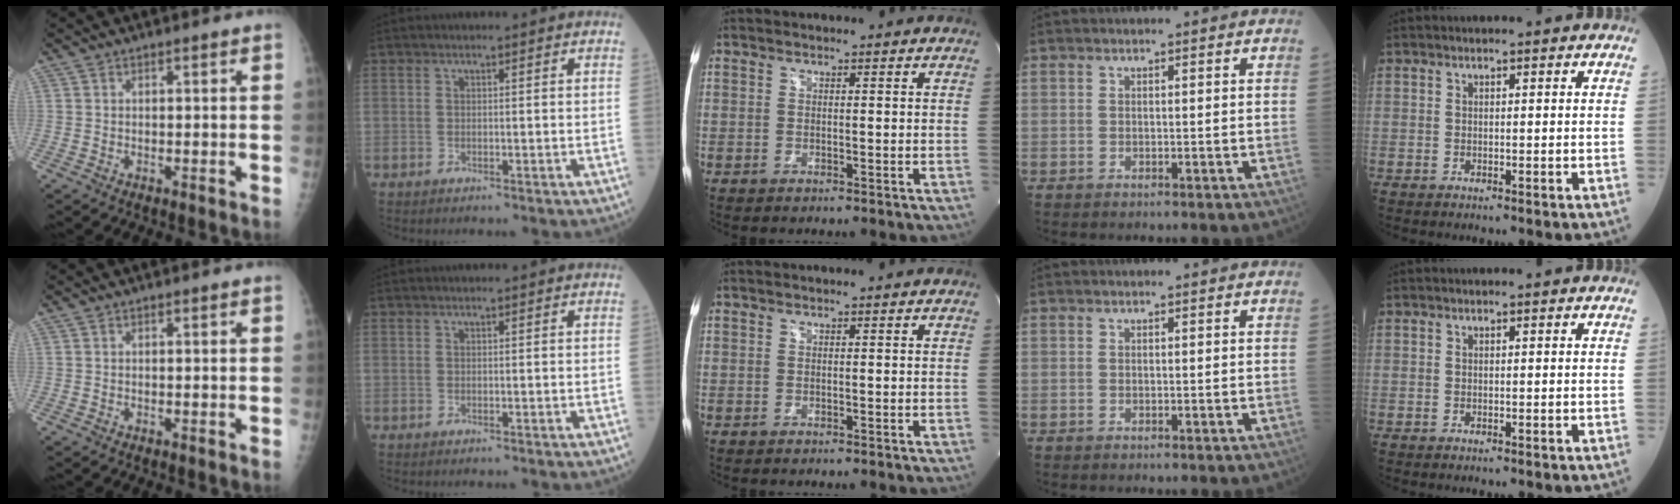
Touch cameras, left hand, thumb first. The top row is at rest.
{}